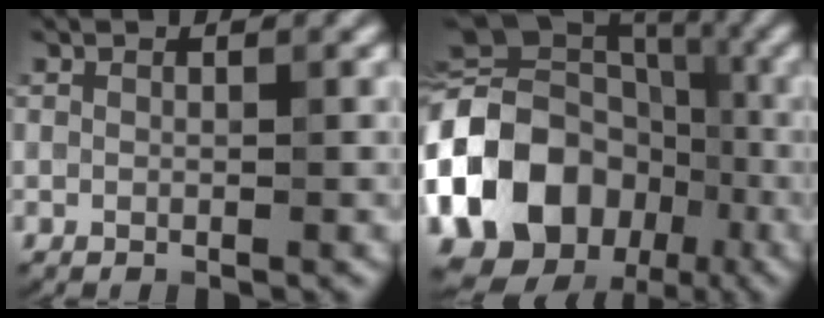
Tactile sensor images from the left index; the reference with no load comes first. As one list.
[{"total": 15.5, "force": [-4.5, 12.1, 8.6], "torque": [-0.181, 0.024, -0.091]}]